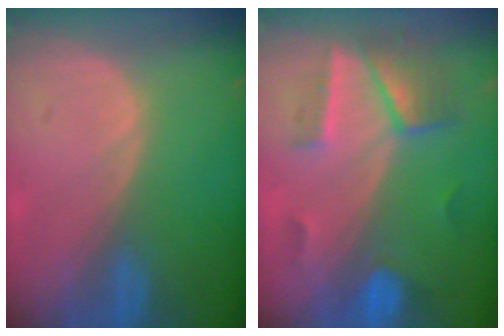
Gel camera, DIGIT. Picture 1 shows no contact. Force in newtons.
{"total": 6.9, "press": 6.4, "slide": 2.6}